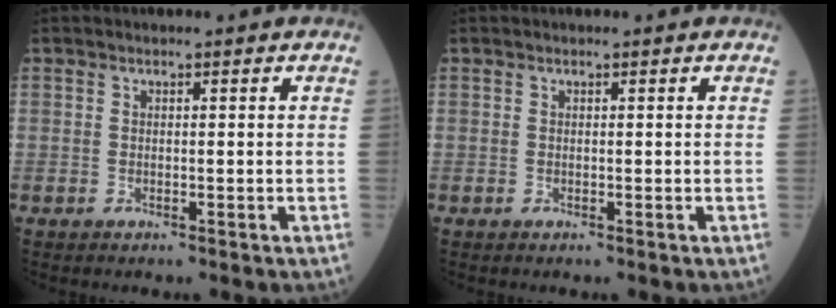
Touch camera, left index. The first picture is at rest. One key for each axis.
{"total": 0.0}